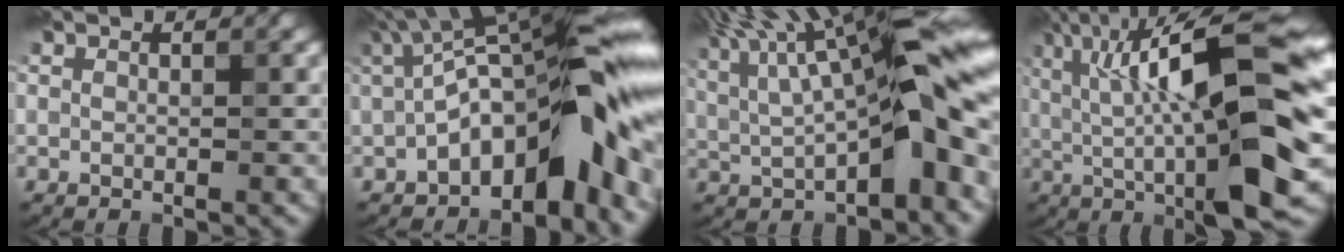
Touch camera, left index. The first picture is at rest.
{"total": 12.5, "force": [-2.2, 4.5, 11.4], "torque": [-0.158, 0.027, -0.051]}
{"total": 13.9, "force": [3.4, 3.3, 13.1], "torque": [-0.207, 0.022, 0.060]}
{"total": 16.1, "force": [1.5, 3.8, 15.6], "torque": [-0.248, 0.025, 0.016]}